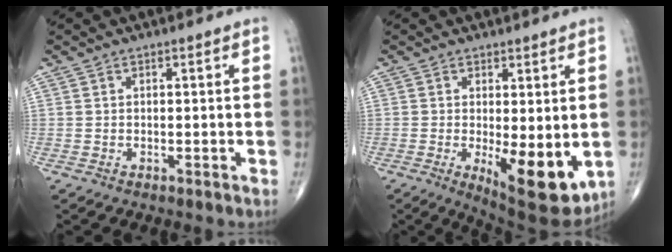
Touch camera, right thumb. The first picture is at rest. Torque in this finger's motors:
{"motor_torque": [1.21, 2.37, 0.15, -0.21, 0.34]}